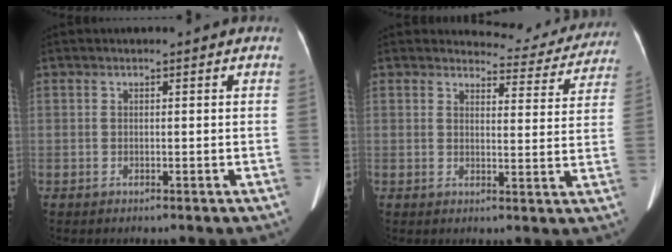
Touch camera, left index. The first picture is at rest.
{"total": 9.5, "force": [9.2, 2.3, 0.0], "torque": [0.018, -0.023, 0.092]}